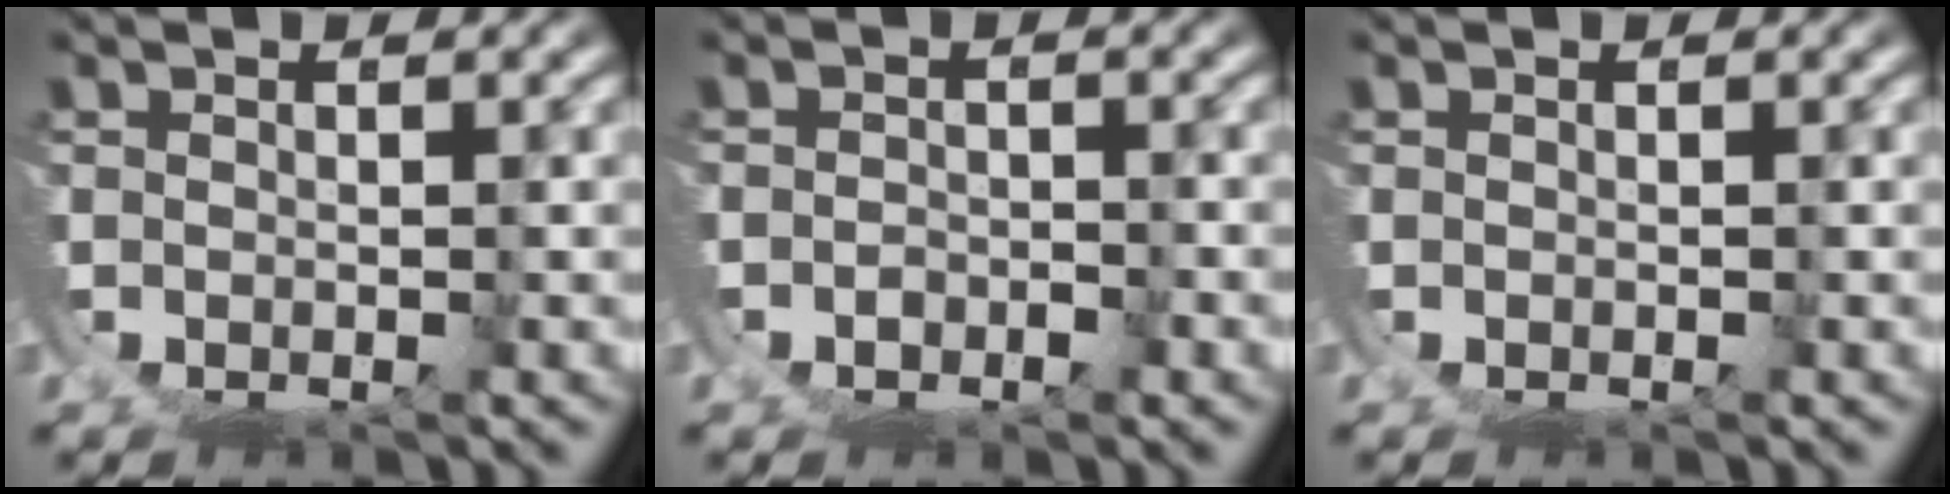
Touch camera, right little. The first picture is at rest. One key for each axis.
{"total": 1.4, "fx": -0.7, "fy": 1.2, "fz": 0.0, "tx": -0.005, "ty": -0.009, "tz": -0.010}
{"total": 0.0}